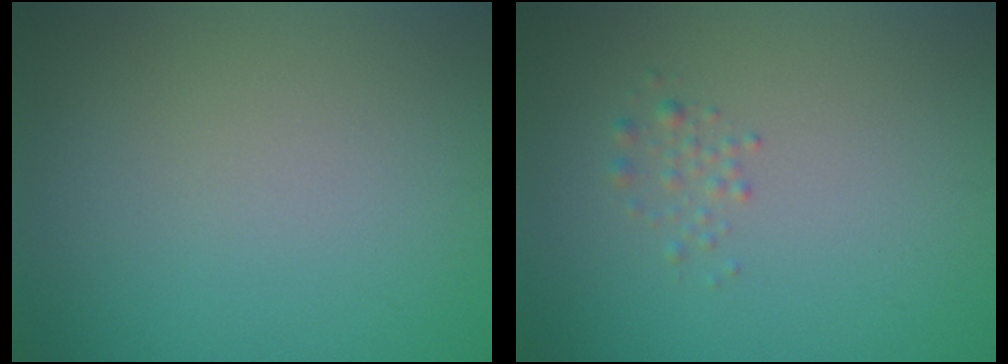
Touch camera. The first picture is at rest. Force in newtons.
{"total": 1.0, "press": 1.0, "slide": 0.0}